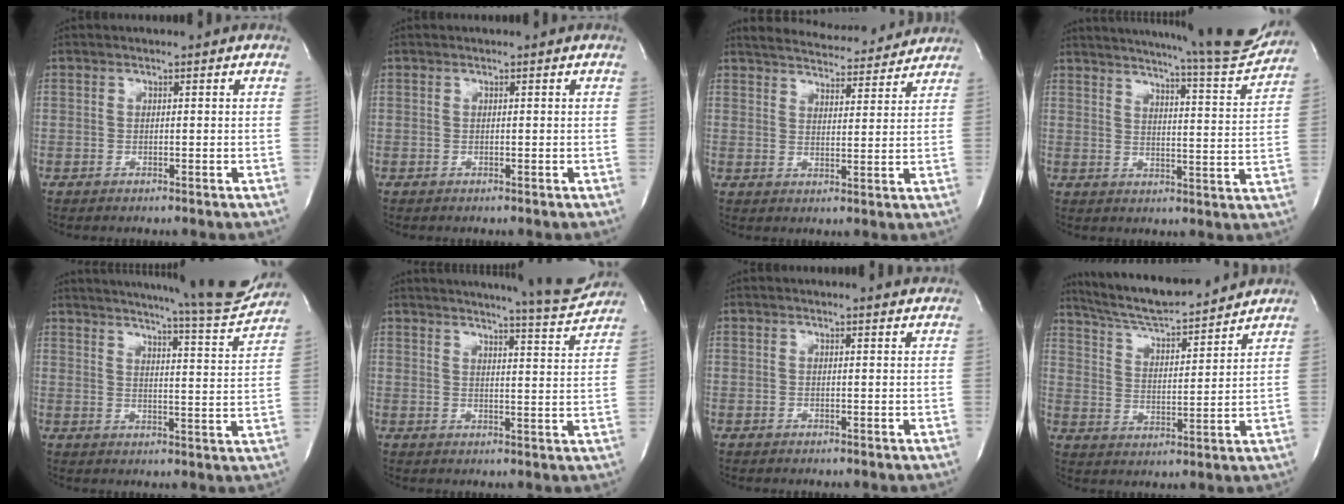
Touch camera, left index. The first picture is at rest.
{"total": 0.0}
{"total": 13.5, "force": [12.9, 2.4, 3.1], "torque": [-0.039, 0.005, 0.166]}
{"total": 18.8, "force": [17.4, 0.0, 7.0], "torque": [-0.105, -0.066, 0.214]}
{"total": 18.0, "force": [16.7, -0.1, 6.6], "torque": [-0.100, -0.064, 0.205]}
{"total": 12.1, "force": [11.5, -0.3, 3.8], "torque": [-0.054, -0.040, 0.136]}
{"total": 1.3, "force": [1.3, -0.1, 0.1], "torque": [-0.008, -0.007, 0.009]}
{"total": 15.8, "force": [14.5, 1.6, 6.1], "torque": [-0.109, 0.005, 0.232]}